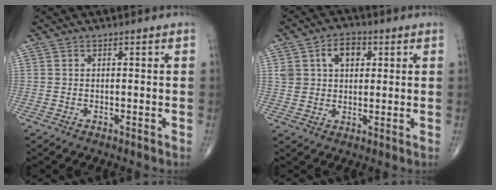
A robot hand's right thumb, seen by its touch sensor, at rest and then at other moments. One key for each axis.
{"total": 7.6, "fx": 2.6, "fy": 5.3, "fz": 4.8, "tx": -0.053, "ty": 0.003, "tz": 0.043}